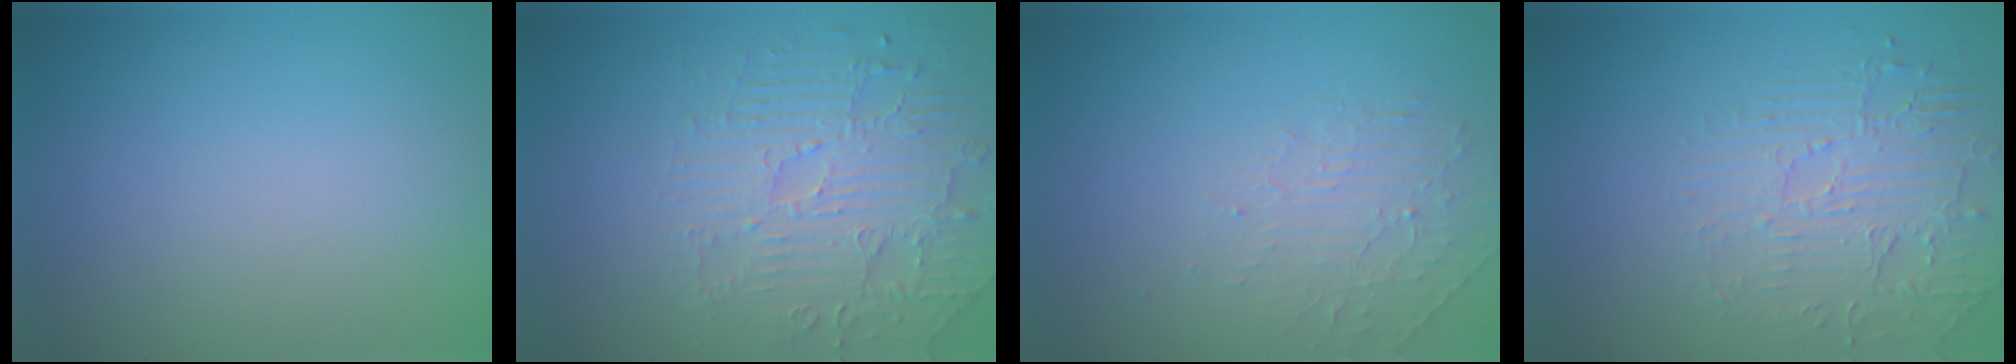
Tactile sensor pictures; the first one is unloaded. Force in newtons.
{"total": 4.6, "press": 3.8, "slide": 2.5}
{"total": 1.9, "press": 0.6, "slide": 1.8}
{"total": 2.6, "press": 2.1, "slide": 1.5}